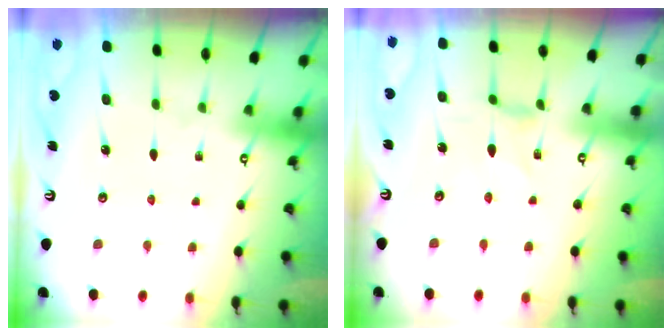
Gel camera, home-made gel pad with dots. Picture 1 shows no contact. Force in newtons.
{"total": 0.0}